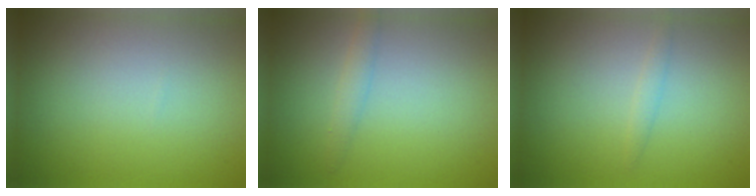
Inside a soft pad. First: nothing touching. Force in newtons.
{"total": 1.4, "press": 1.4, "slide": 0.0}
{"total": 0.9, "press": 0.9, "slide": 0.1}